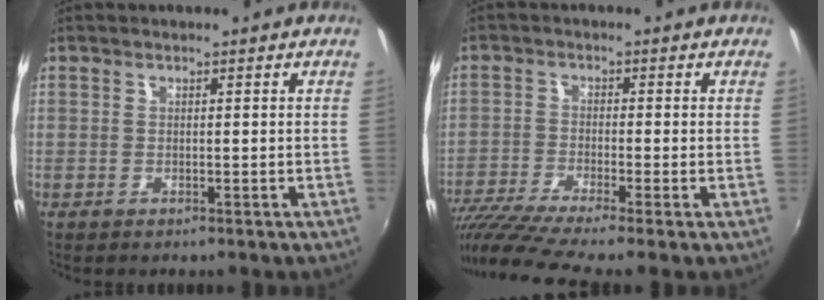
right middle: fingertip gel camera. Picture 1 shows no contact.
{"total": 10.1, "force": [-8.1, -0.5, 6.1], "torque": [-0.137, -0.045, -0.150]}